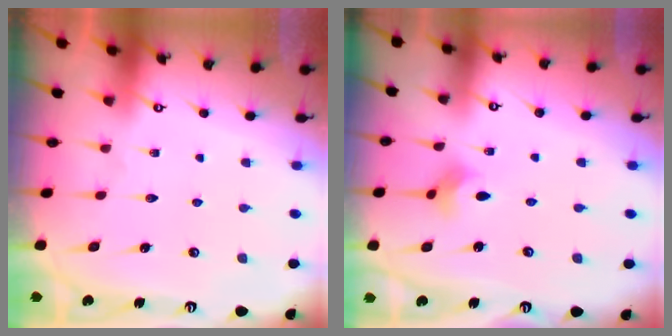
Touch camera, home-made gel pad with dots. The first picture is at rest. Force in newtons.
{"total": 2.6, "press": 2.6, "slide": 0.5}